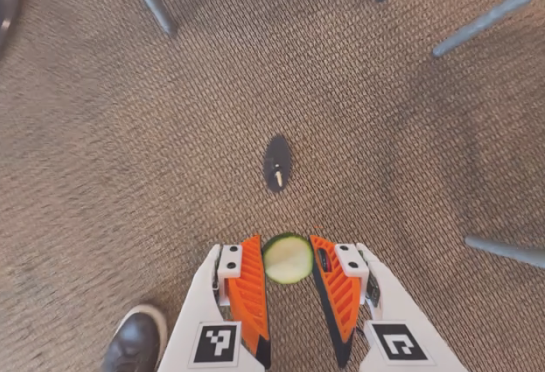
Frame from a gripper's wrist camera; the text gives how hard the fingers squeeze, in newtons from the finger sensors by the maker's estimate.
{"total": 6.5, "left": 5.9, "right": 7.1}